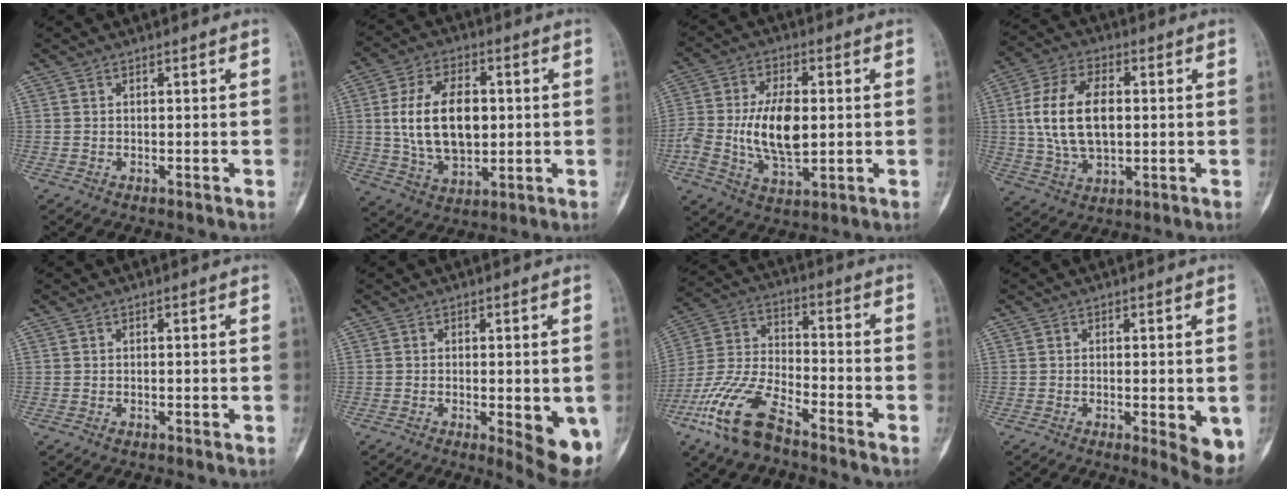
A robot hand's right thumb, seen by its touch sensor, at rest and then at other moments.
{"total": 15.6, "force": [1.3, 9.5, 12.3], "torque": [-0.195, 0.000, 0.028]}
{"total": 13.9, "force": [-0.1, 7.9, 11.4], "torque": [-0.193, 0.003, 0.005]}
{"total": 14.8, "force": [1.1, 8.9, 11.8], "torque": [-0.211, 0.008, 0.023]}
{"total": 0.7, "force": [-0.3, 0.5, 0.4], "torque": [-0.001, 0.002, -0.004]}
{"total": 9.0, "force": [-2.4, 3.0, 8.1], "torque": [-0.090, -0.015, -0.027]}
{"total": 14.7, "force": [-9.4, 6.0, 9.6], "torque": [-0.201, 0.044, -0.192]}
{"total": 6.5, "force": [-1.6, 2.2, 5.9], "torque": [-0.065, -0.015, -0.018]}